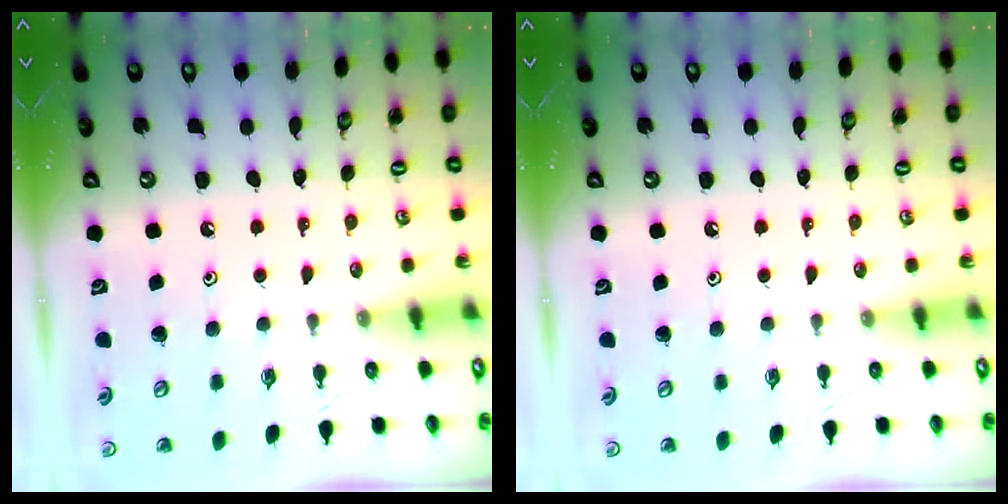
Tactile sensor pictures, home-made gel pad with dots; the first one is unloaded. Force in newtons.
{"total": 0.0}